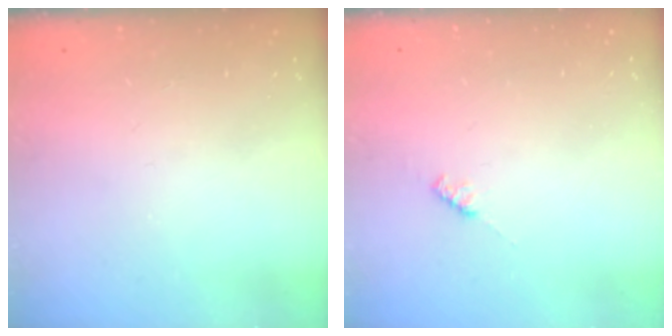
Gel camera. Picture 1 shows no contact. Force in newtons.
{"total": 2.2, "press": 2.2, "slide": 0.4}